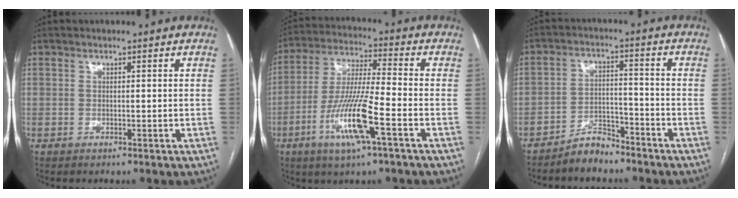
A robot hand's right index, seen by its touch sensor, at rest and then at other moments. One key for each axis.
{"total": 12.7, "fx": -5.2, "fy": 0.7, "fz": 11.6, "tx": -0.234, "ty": -0.011, "tz": -0.098}
{"total": 5.1, "fx": -4.6, "fy": 1.8, "fz": 1.3, "tx": -0.021, "ty": 0.001, "tz": -0.082}